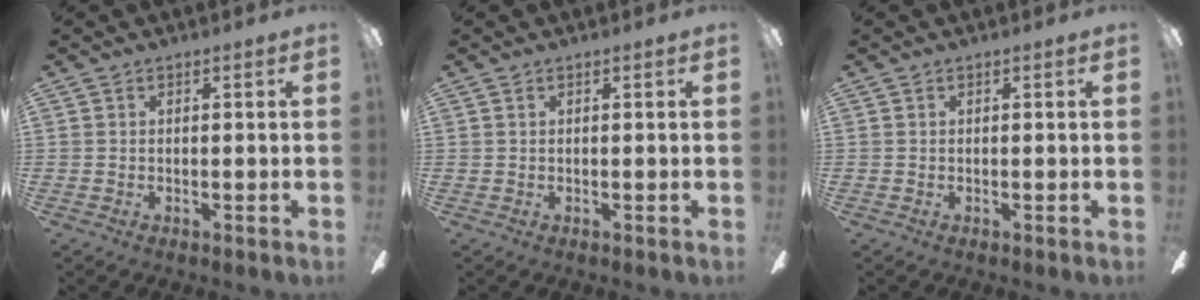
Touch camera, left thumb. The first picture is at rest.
{"total": 0.0}
{"total": 0.0}